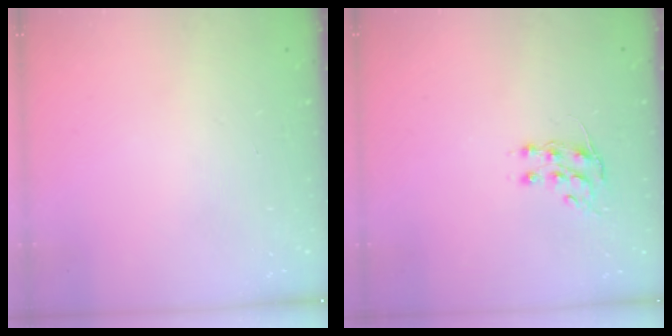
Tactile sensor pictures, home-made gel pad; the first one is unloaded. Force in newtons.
{"total": 6.4, "press": 6.4, "slide": 0.5}